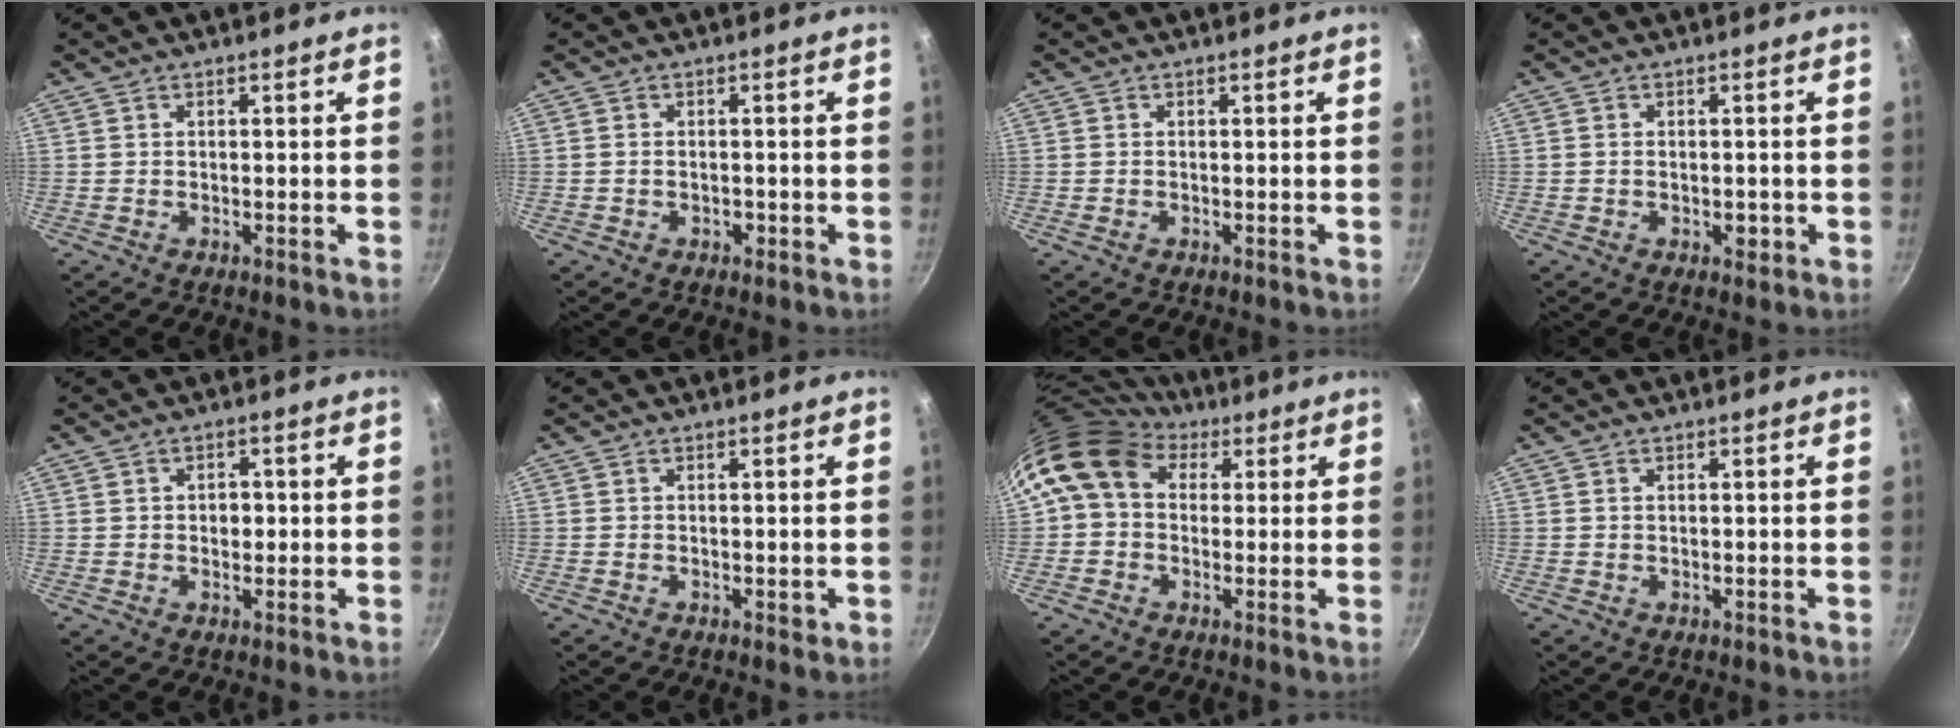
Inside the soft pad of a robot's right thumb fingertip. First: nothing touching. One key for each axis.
{"total": 1.4, "fx": -0.5, "fy": 1.0, "fz": 0.9, "tx": -0.013, "ty": 0.004, "tz": -0.007}
{"total": 0.0}
{"total": 2.1, "fx": -0.6, "fy": 1.3, "fz": 1.6, "tx": -0.021, "ty": 0.001, "tz": -0.009}
{"total": 2.5, "fx": 0.0, "fy": 1.9, "fz": 1.6, "tx": -0.012, "ty": 0.004, "tz": -0.001}
{"total": 0.9, "fx": -0.1, "fy": 0.5, "fz": 0.7, "tx": -0.008, "ty": 0.000, "tz": -0.001}
{"total": 11.0, "fx": 3.8, "fy": 8.5, "fz": 5.9, "tx": -0.083, "ty": 0.009, "tz": 0.045}
{"total": 0.7, "fx": 0.2, "fy": 0.5, "fz": 0.5, "tx": -0.009, "ty": 0.002, "tz": 0.004}